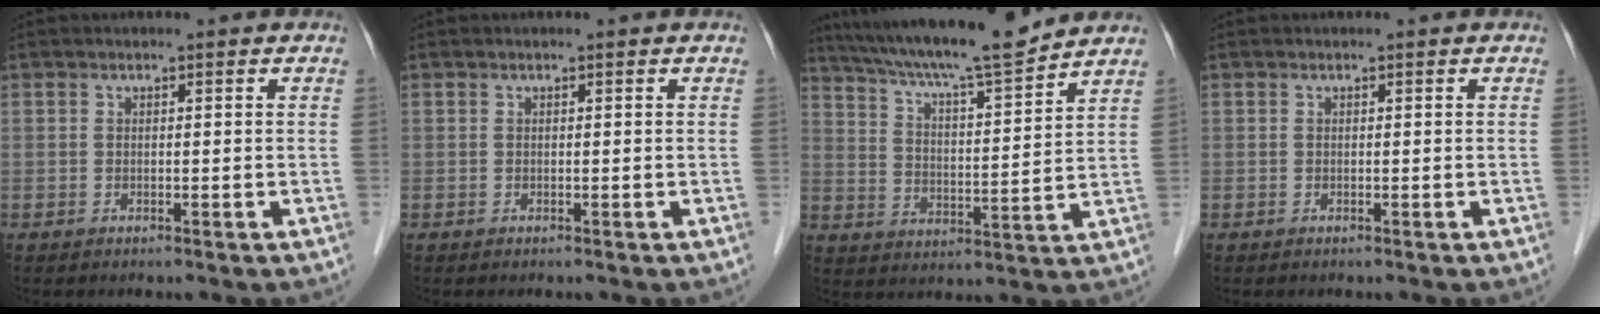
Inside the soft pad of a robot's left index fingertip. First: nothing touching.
{"total": 0.0}
{"total": 15.4, "force": [13.7, 0.0, 7.0], "torque": [-0.121, -0.001, 0.217]}
{"total": 0.0}